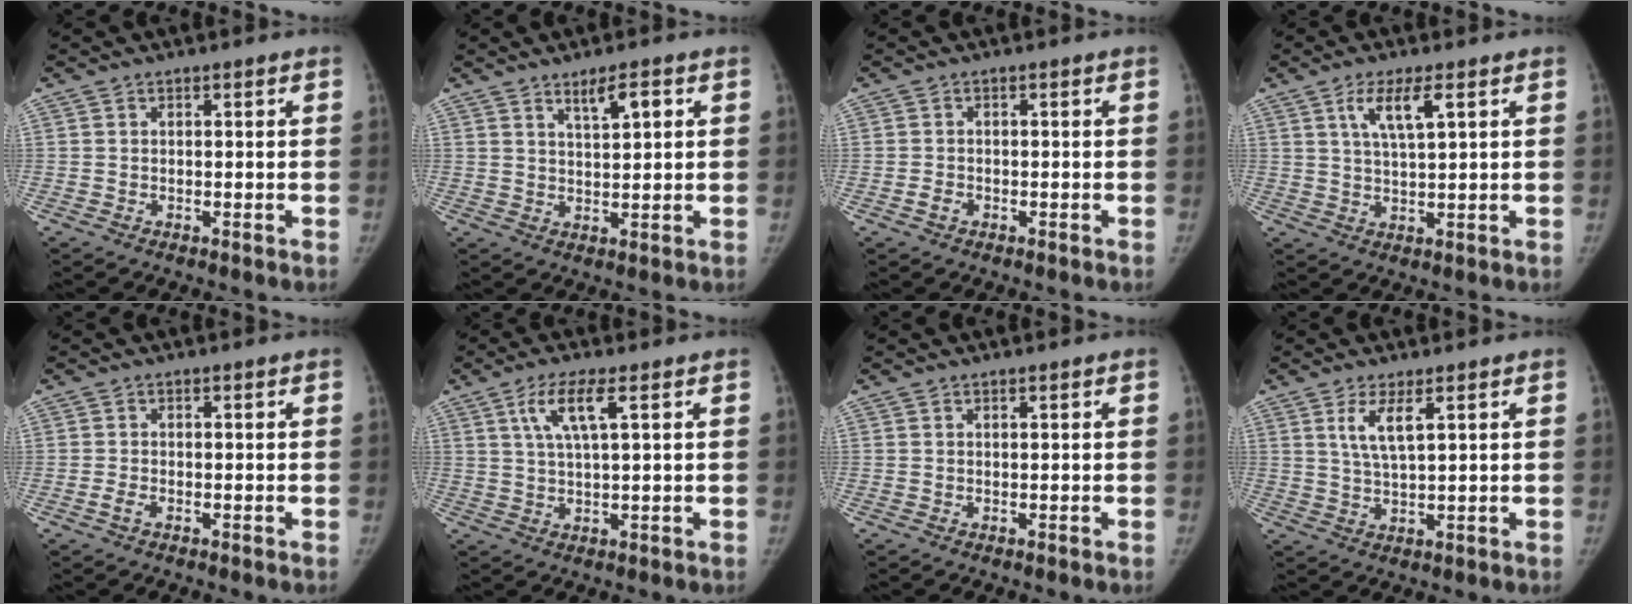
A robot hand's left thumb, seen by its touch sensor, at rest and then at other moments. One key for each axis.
{"total": 4.2, "fx": 2.2, "fy": 1.1, "fz": 3.4, "tx": -0.055, "ty": -0.010, "tz": 0.040}
{"total": 1.4, "fx": -0.7, "fy": 1.0, "fz": 0.6, "tx": -0.011, "ty": 0.007, "tz": -0.014}
{"total": 5.9, "fx": 2.7, "fy": 1.4, "fz": 5.1, "tx": -0.096, "ty": -0.010, "tz": 0.054}
{"total": 1.1, "fx": -0.6, "fy": 0.5, "fz": 0.8, "tx": -0.020, "ty": 0.001, "tz": -0.013}
{"total": 6.2, "fx": 2.5, "fy": 1.1, "fz": 5.5, "tx": -0.121, "ty": 0.000, "tz": 0.051}
{"total": 0.0}
{"total": 4.7, "fx": 2.1, "fy": 1.0, "fz": 4.1, "tx": -0.086, "ty": -0.015, "tz": 0.049}